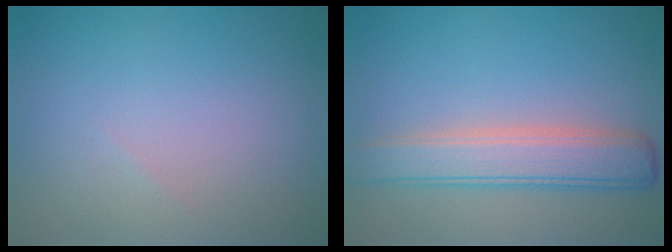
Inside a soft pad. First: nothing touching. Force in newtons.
{"total": 4.5, "press": 4.5, "slide": 0.3}